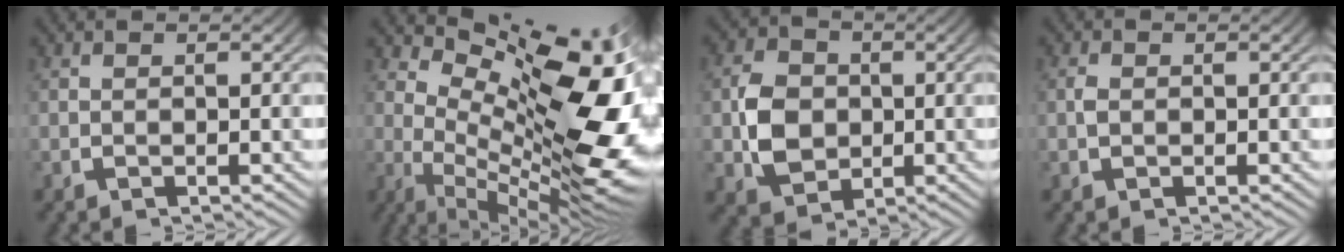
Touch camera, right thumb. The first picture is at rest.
{"total": 19.0, "force": [0.0, 10.4, 16.0], "torque": [-0.239, -0.055, 0.026]}
{"total": 7.6, "force": [-0.6, 6.0, 4.6], "torque": [-0.107, -0.029, 0.001]}
{"total": 0.8, "force": [-0.2, 0.6, 0.4], "torque": [-0.015, -0.005, -0.002]}